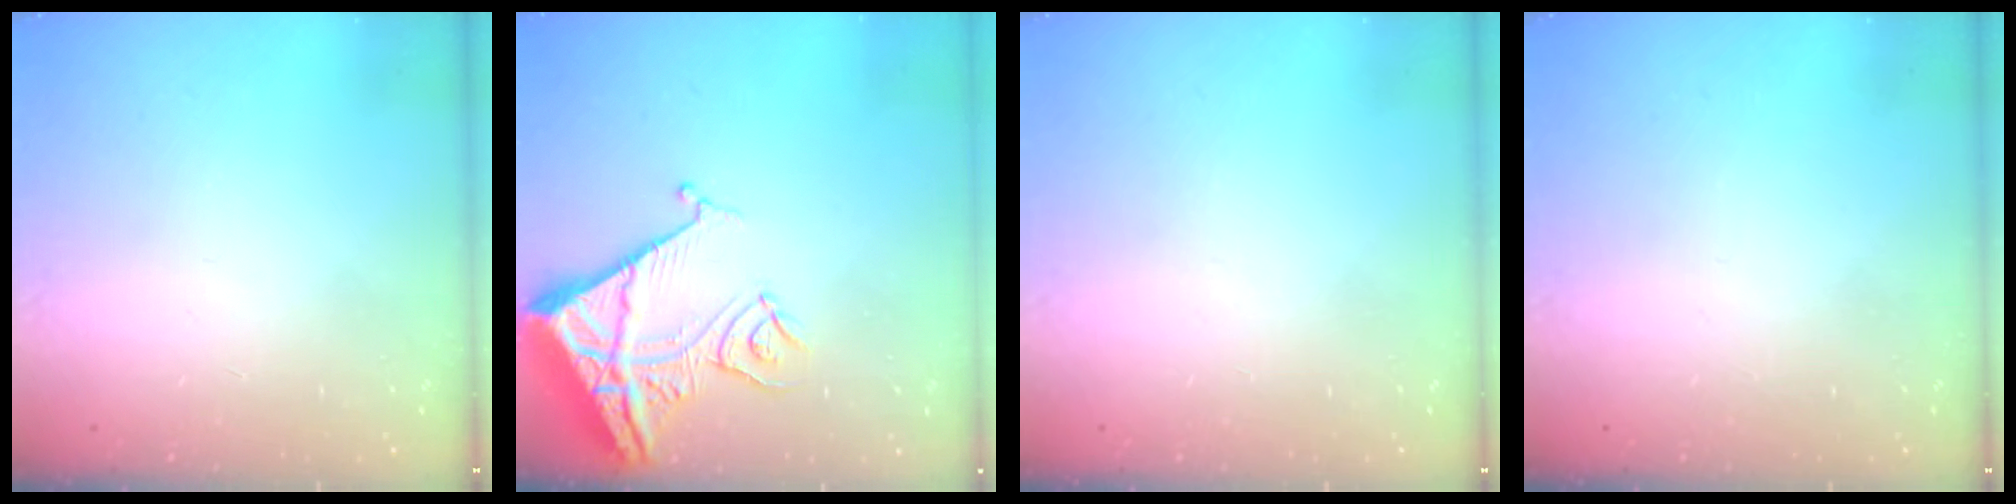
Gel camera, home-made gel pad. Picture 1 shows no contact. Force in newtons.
{"total": 13.5, "press": 13.5, "slide": 1.4}
{"total": 0.0}
{"total": 0.0}